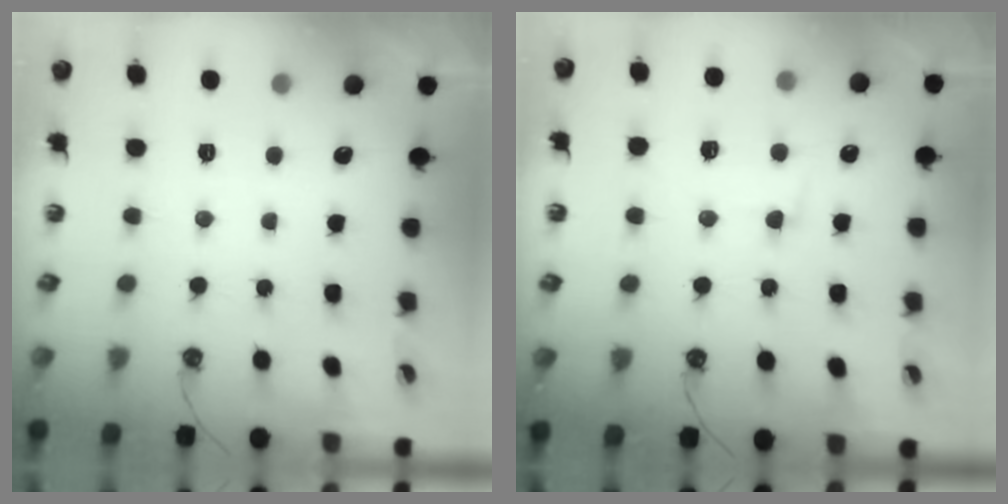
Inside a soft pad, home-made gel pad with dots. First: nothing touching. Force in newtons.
{"total": 4.0, "press": 3.8, "slide": 1.3}